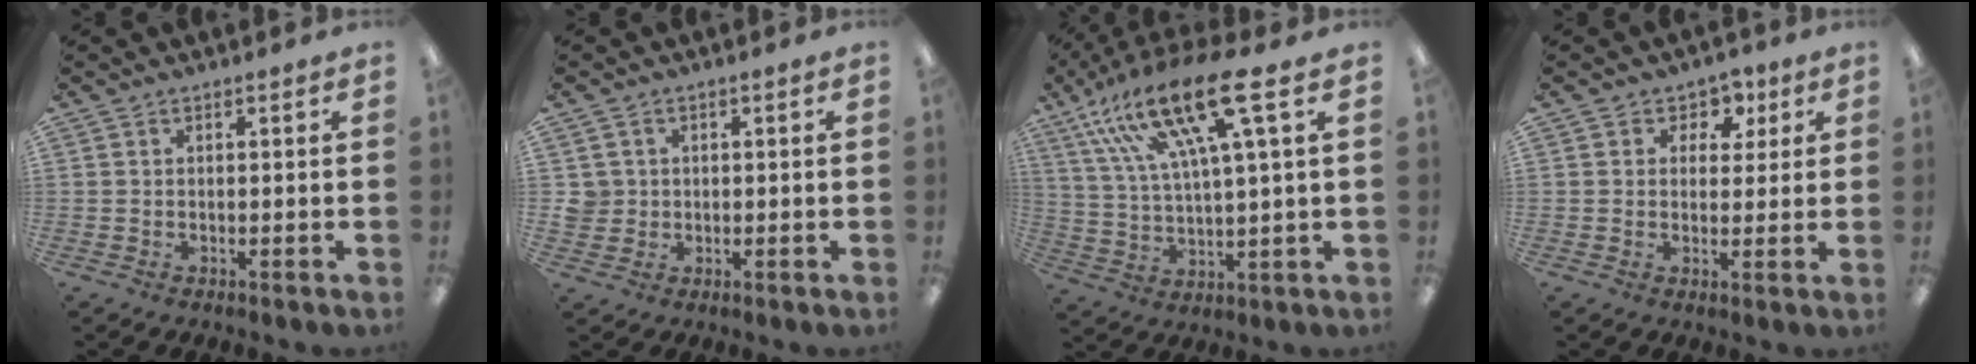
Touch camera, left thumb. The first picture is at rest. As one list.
[{"total": 3.3, "force": [0.4, 3.2, 0.1], "torque": [-0.001, 0.002, 0.006]}, {"total": 19.7, "force": [11.6, 4.9, 15.1], "torque": [-0.310, -0.046, 0.188]}, {"total": 4.4, "force": [1.9, 3.9, 1.1], "torque": [-0.012, 0.000, 0.030]}]